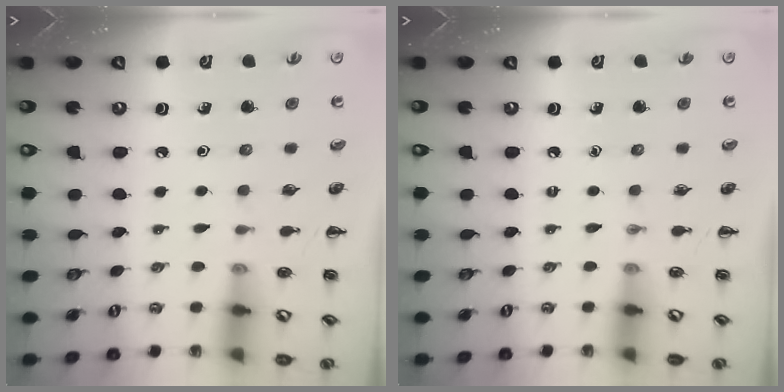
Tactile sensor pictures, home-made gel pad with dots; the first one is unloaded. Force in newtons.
{"total": 0.0}